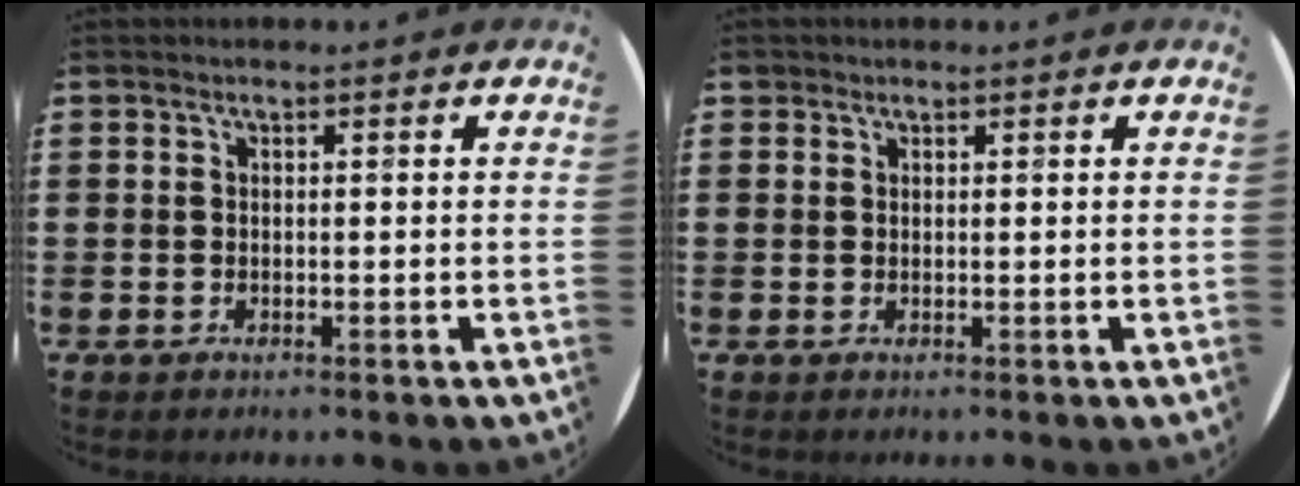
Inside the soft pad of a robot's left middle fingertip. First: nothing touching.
{"total": 0.7, "force": [0.6, 0.4, -0.1], "torque": [0.001, 0.002, 0.012]}